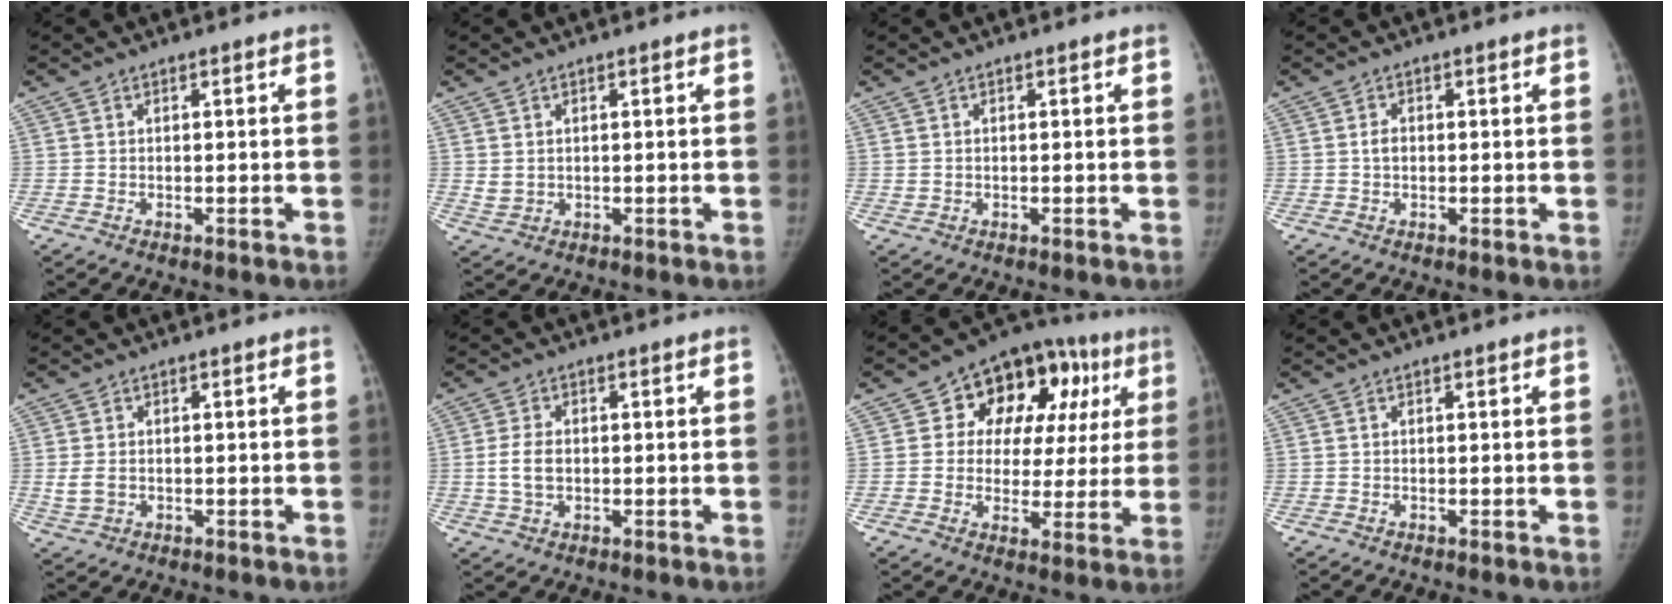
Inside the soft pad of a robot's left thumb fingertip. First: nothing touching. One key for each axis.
{"total": 2.0, "fx": 0.4, "fy": 1.6, "fz": 1.1, "tx": -0.016, "ty": -0.004, "tz": 0.016}
{"total": 0.6, "fx": 0.1, "fy": 0.5, "fz": 0.3, "tx": -0.004, "ty": 0.000, "tz": 0.004}
{"total": 1.5, "fx": 0.0, "fy": 1.1, "fz": 1.0, "tx": -0.014, "ty": 0.004, "tz": -0.002}
{"total": 3.1, "fx": -0.2, "fy": 2.3, "fz": 2.1, "tx": -0.045, "ty": 0.000, "tz": 0.000}
{"total": 4.5, "fx": -0.3, "fy": 3.0, "fz": 3.4, "tx": -0.067, "ty": 0.003, "tz": -0.006}
{"total": 17.7, "fx": 6.0, "fy": 12.2, "fz": 11.2, "tx": -0.084, "ty": 0.017, "tz": 0.077}
{"total": 0.0}